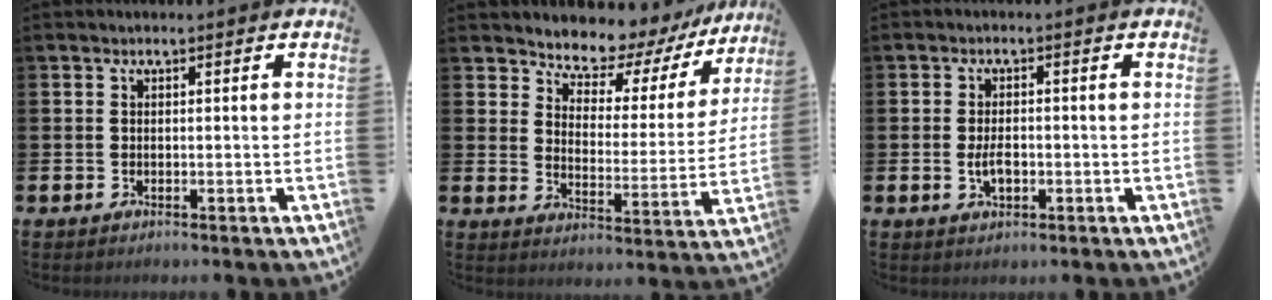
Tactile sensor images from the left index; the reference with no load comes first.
{"total": 6.7, "force": [6.3, 2.1, 0.8], "torque": [-0.042, -0.058, 0.105]}
{"total": 2.8, "force": [-0.4, 1.5, 2.4], "torque": [-0.031, -0.002, -0.011]}